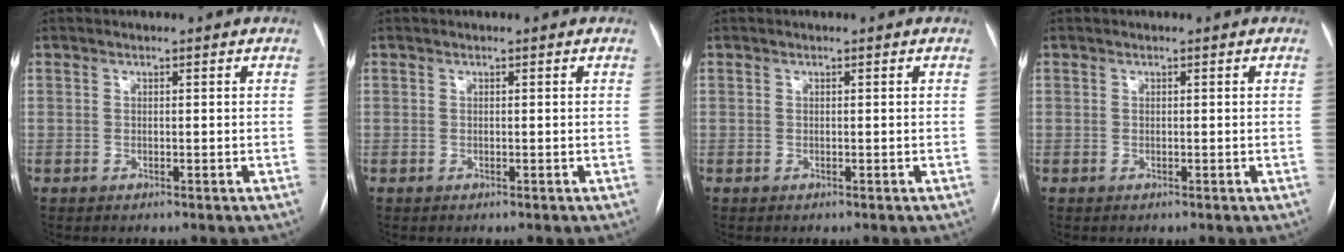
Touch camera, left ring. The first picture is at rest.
{"total": 0.0}
{"total": 0.0}
{"total": 0.0}